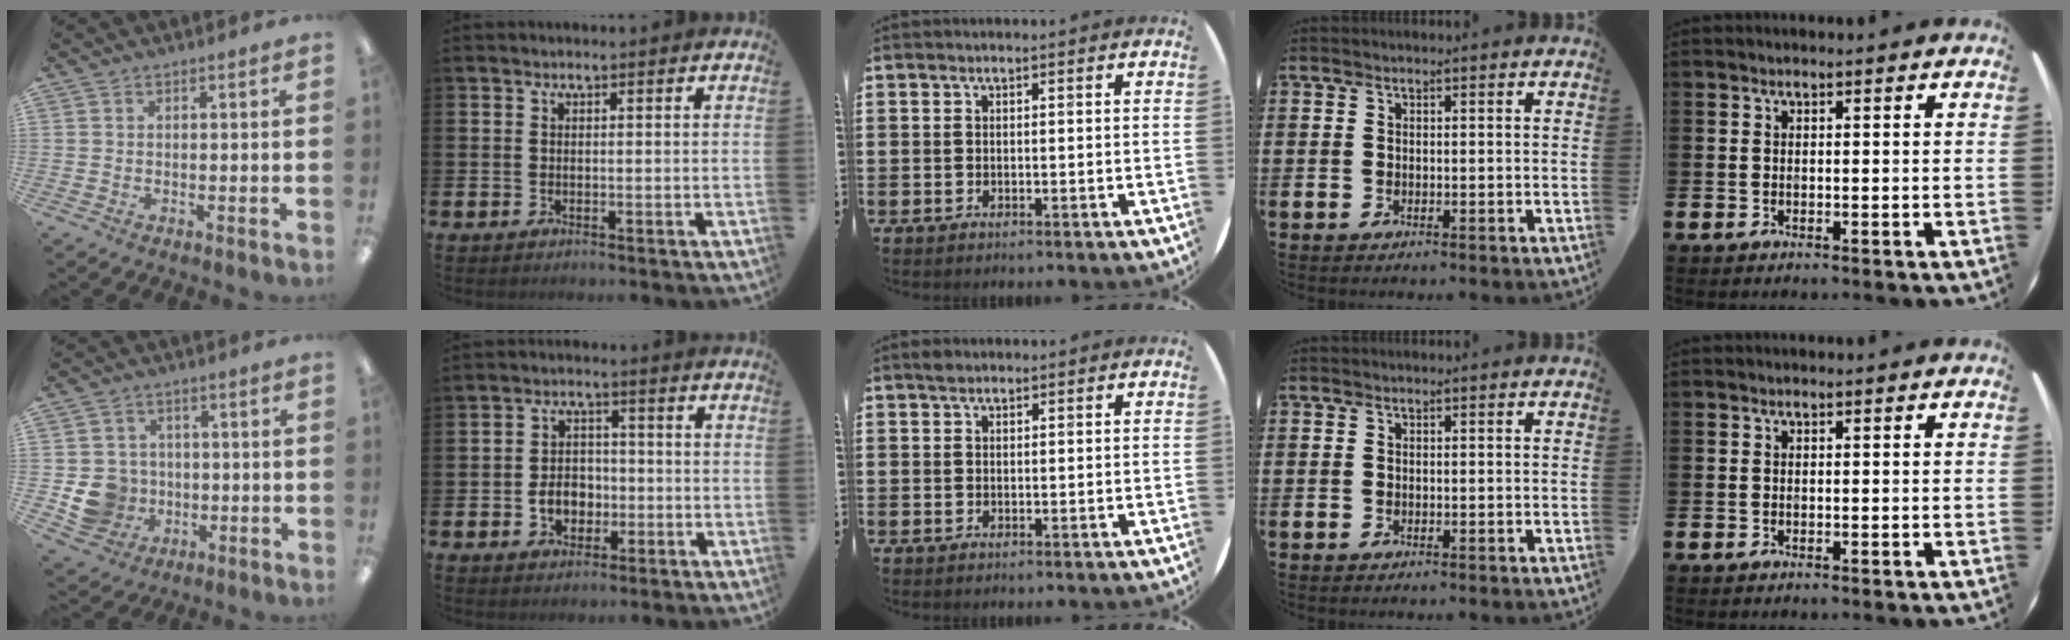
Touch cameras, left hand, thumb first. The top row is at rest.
{"thumb": {"total": 8.6, "force": [-1.4, 8.2, 2.3], "torque": [-0.059, 0.013, -0.014]}, "index": {"total": 4.5, "force": [-1.2, 3.6, 2.5], "torque": [-0.036, 0.001, -0.031]}, "middle": {"total": 0.9, "force": [0.8, 0.4, 0.1], "torque": [0.003, -0.001, 0.013]}}